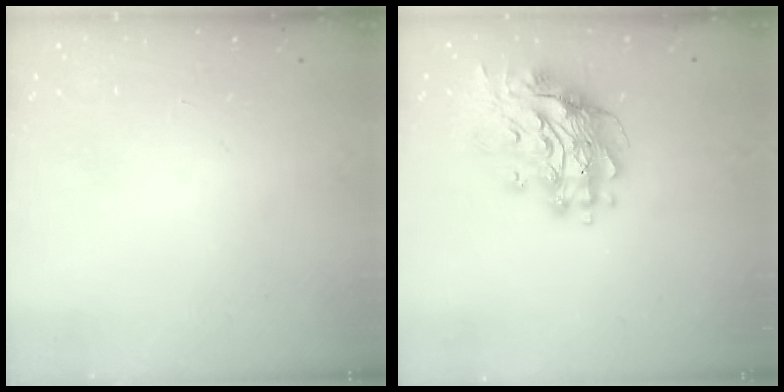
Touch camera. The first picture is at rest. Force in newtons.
{"total": 17.5, "press": 17.4, "slide": 1.7}